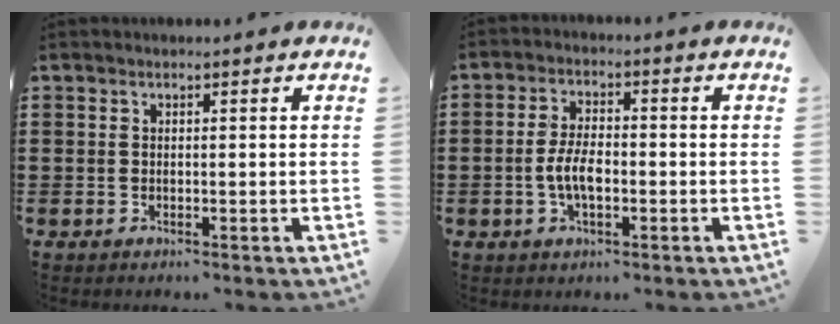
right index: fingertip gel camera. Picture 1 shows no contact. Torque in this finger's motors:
{"motor_torque": [1.60, -0.22, 0.57, 0.16]}